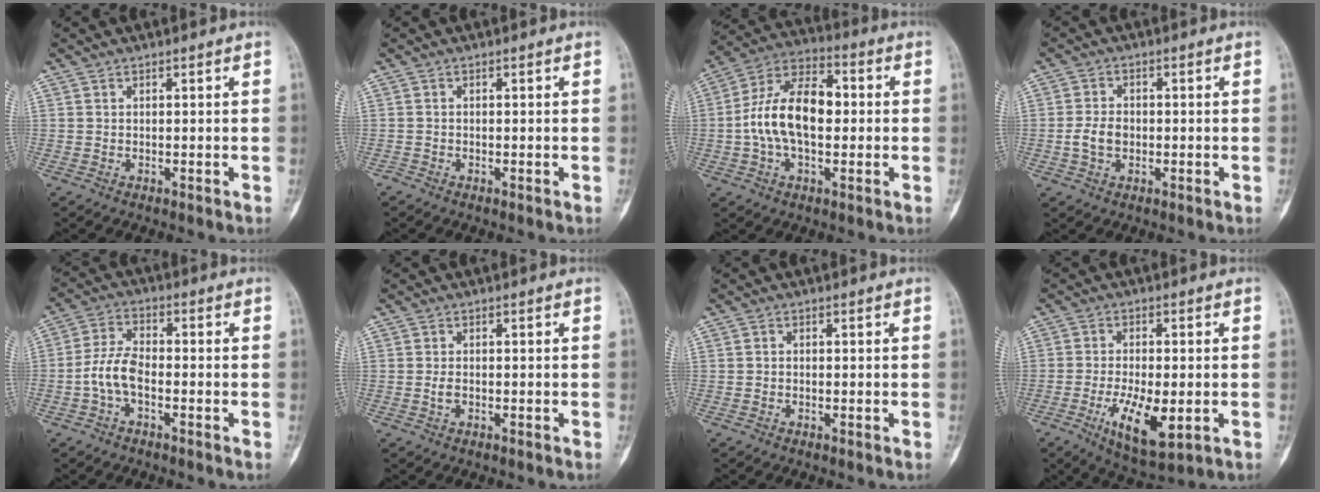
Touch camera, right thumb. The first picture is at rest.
{"total": 0.6, "force": [-0.5, 0.4, 0.0], "torque": [0.004, 0.002, -0.016]}
{"total": 15.2, "force": [-0.3, 8.6, 12.5], "torque": [-0.220, 0.036, -0.013]}
{"total": 4.3, "force": [-0.7, 3.1, 3.0], "torque": [-0.057, 0.010, -0.015]}
{"total": 6.5, "force": [-2.1, 3.4, 5.1], "torque": [-0.102, 0.025, -0.048]}
{"total": 1.5, "force": [-0.5, 0.8, 1.1], "torque": [-0.026, 0.002, -0.009]}
{"total": 0.6, "force": [-0.2, 0.5, 0.2], "torque": [0.003, 0.004, -0.007]}
{"total": 11.1, "force": [-3.3, 4.4, 9.6], "torque": [-0.161, -0.008, -0.047]}